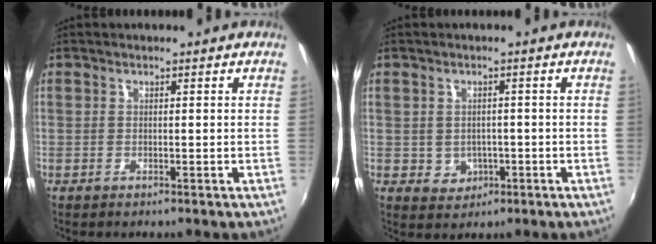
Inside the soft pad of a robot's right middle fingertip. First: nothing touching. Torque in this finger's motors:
{"motor_torque": [0.44, -0.22, -0.04, 0.02]}